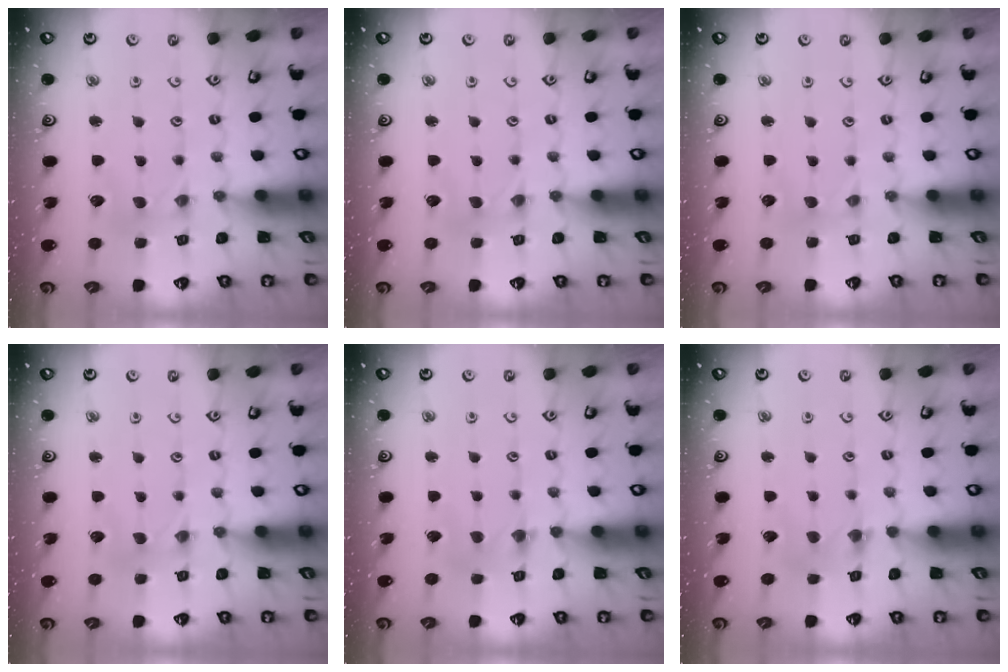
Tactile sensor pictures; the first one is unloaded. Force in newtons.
{"total": 0.0}
{"total": 0.7, "press": 0.7, "slide": 0.2}
{"total": 0.0}
{"total": 2.0, "press": 2.0, "slide": 0.4}
{"total": 2.0, "press": 2.0, "slide": 0.3}